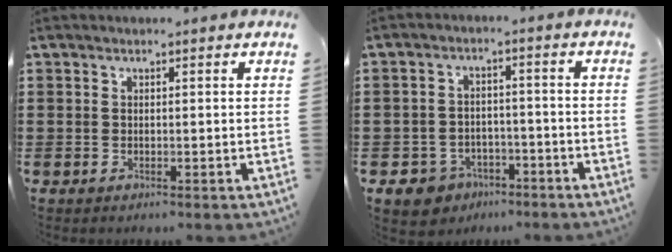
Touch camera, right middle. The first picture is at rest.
{"total": 4.5, "force": [-3.6, 2.5, 0.7], "torque": [-0.033, 0.005, -0.076]}